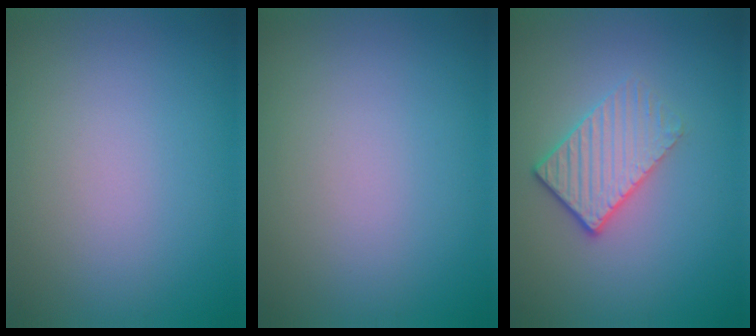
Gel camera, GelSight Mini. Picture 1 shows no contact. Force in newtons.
{"total": 0.0}
{"total": 3.1, "press": 2.7, "slide": 1.7}